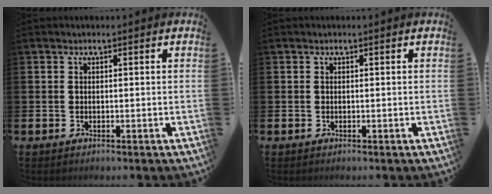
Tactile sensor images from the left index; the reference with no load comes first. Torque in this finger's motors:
{"motor_torque": [0.00, 0.00, 0.00, 0.01]}